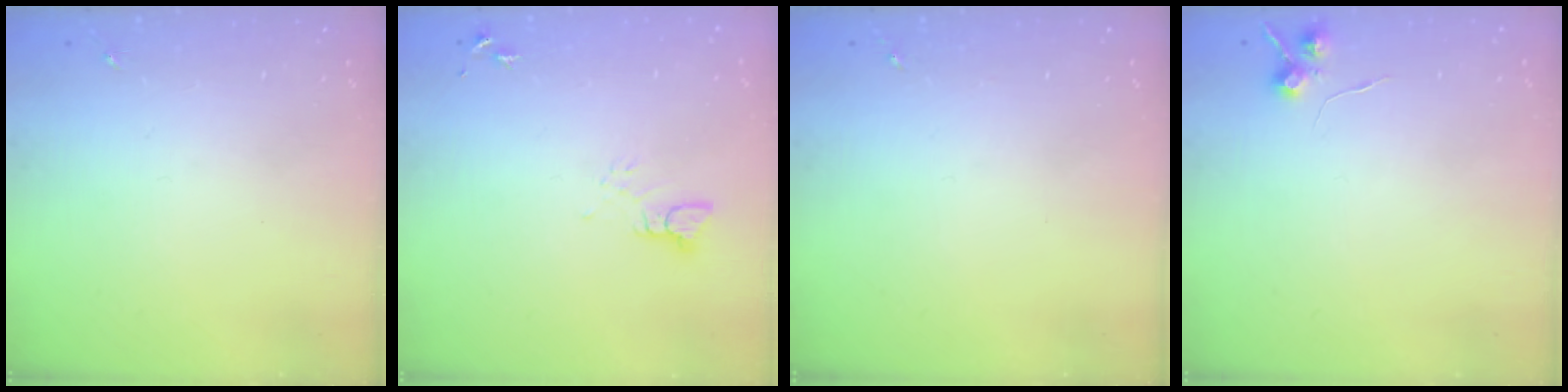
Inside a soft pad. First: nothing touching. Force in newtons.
{"total": 3.4, "press": 3.4, "slide": 0.1}
{"total": 0.0}
{"total": 6.1, "press": 6.1, "slide": 0.8}